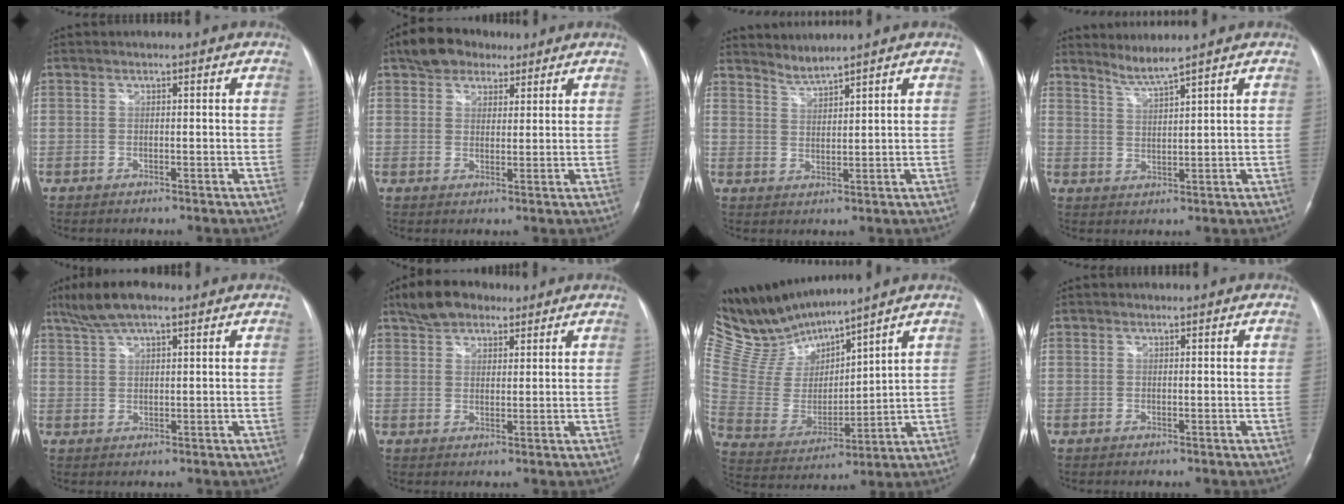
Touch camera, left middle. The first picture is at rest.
{"total": 6.6, "force": [4.6, 4.0, 2.5], "torque": [-0.042, 0.018, 0.081]}
{"total": 2.7, "force": [2.7, -0.7, -0.1], "torque": [-0.002, -0.004, 0.058]}
{"total": 3.4, "force": [3.0, -1.2, 0.9], "torque": [-0.025, -0.011, 0.066]}
{"total": 7.1, "force": [5.1, 1.6, 4.6], "torque": [-0.099, 0.022, 0.095]}
{"total": 6.9, "force": [5.0, 3.6, 3.2], "torque": [-0.060, 0.020, 0.090]}
{"total": 11.9, "force": [11.6, 0.6, 2.6], "torque": [-0.079, 0.003, 0.252]}
{"total": 0.0}